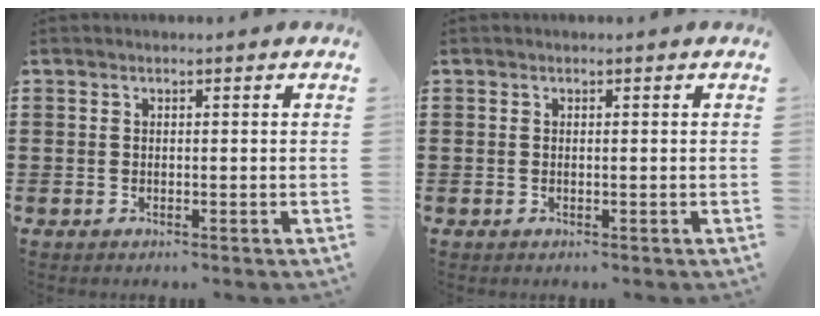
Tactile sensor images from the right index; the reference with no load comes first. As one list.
[{"total": 0.0}]